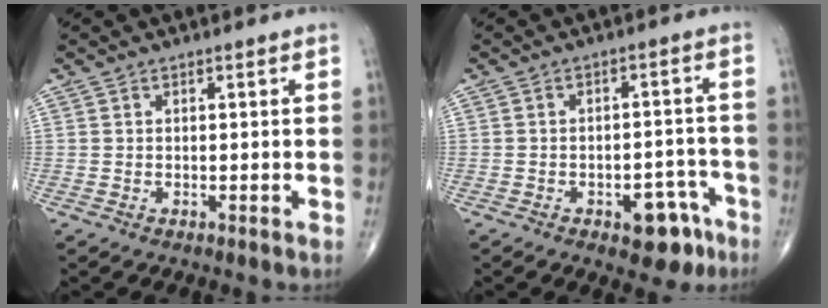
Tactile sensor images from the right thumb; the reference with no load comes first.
{"total": 8.2, "force": [-4.5, 4.3, 5.3], "torque": [-0.043, 0.040, -0.053]}